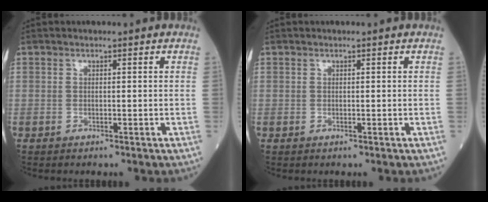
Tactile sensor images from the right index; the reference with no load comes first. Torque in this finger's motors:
{"motor_torque": [0.00, 0.00, 0.00, -0.01]}